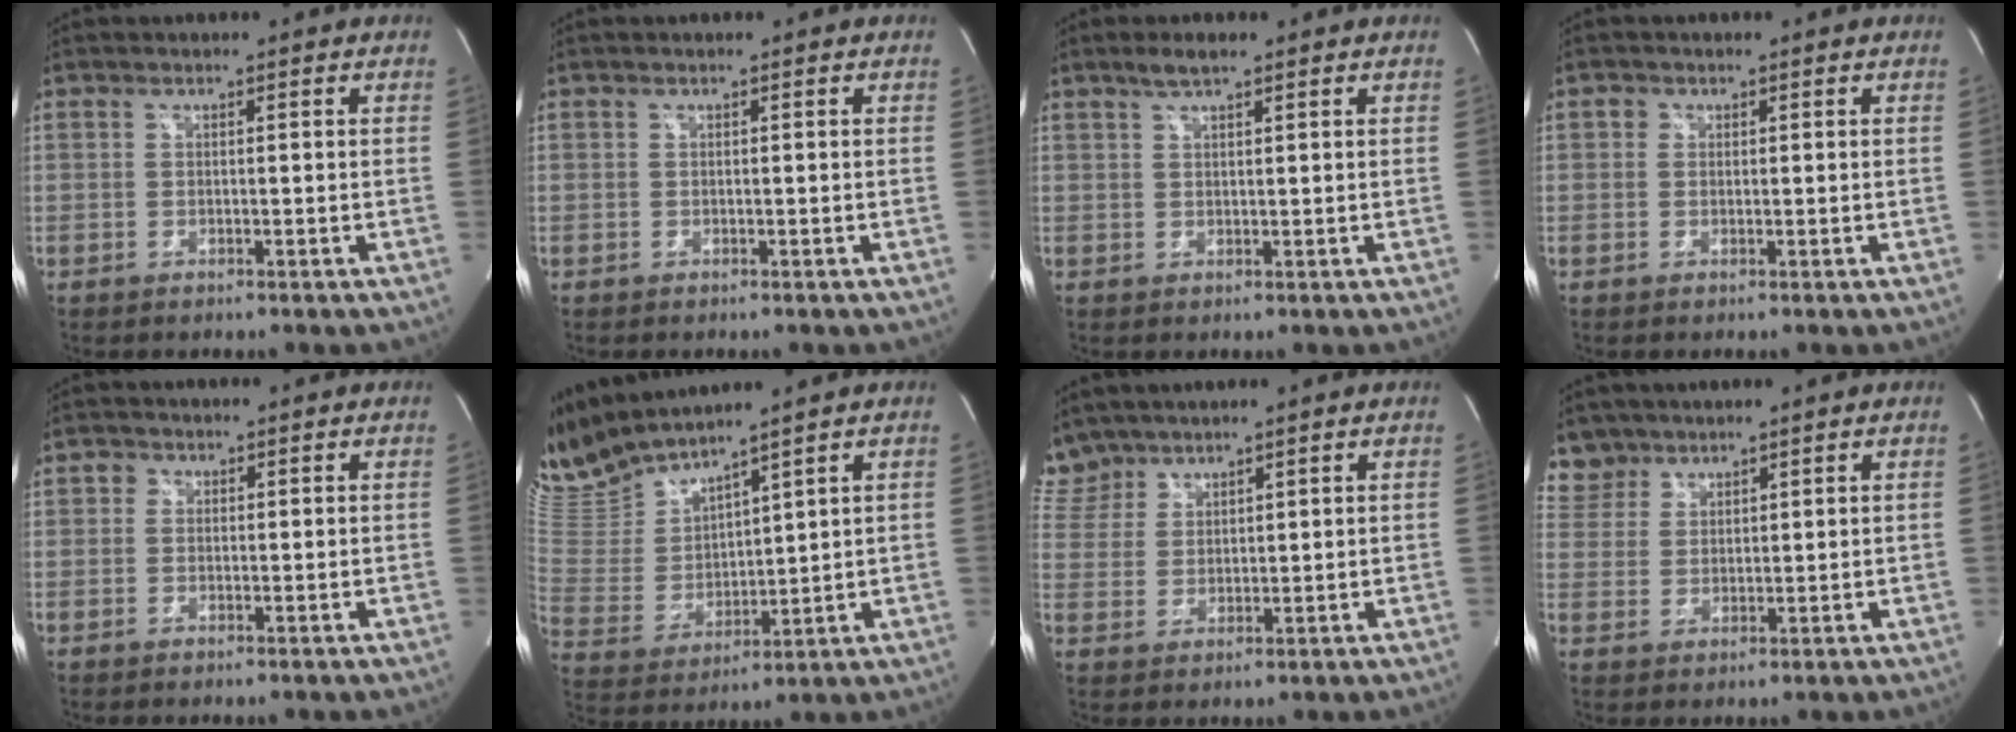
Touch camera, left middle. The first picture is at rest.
{"total": 0.0}
{"total": 2.7, "force": [2.1, 0.5, 1.7], "torque": [-0.040, 0.007, 0.041]}
{"total": 1.0, "force": [0.4, 0.9, 0.3], "torque": [0.001, 0.002, 0.005]}
{"total": 1.3, "force": [0.4, 1.2, 0.4], "torque": [-0.001, 0.003, 0.005]}
{"total": 11.6, "force": [10.9, 0.6, 3.8], "torque": [-0.096, -0.002, 0.236]}
{"total": 6.0, "force": [5.4, 2.5, -0.2], "torque": [0.002, 0.012, 0.120]}
{"total": 4.8, "force": [4.0, 2.6, -0.5], "torque": [0.017, 0.004, 0.081]}